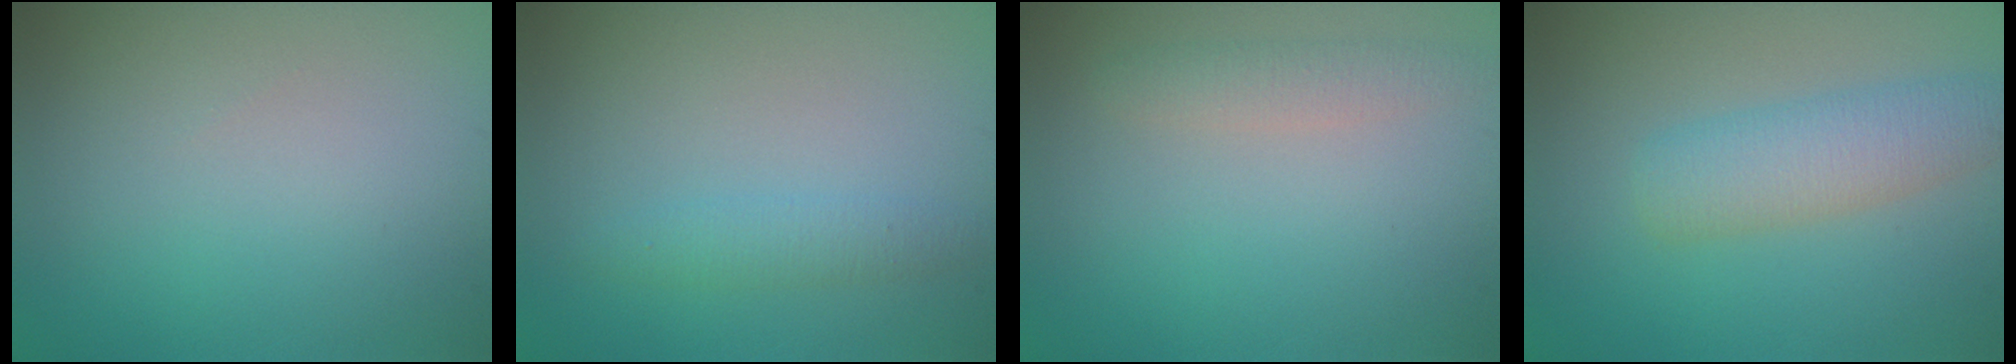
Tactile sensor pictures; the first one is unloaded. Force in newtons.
{"total": 1.6, "press": 1.6, "slide": 0.1}
{"total": 1.6, "press": 1.6, "slide": 0.0}
{"total": 4.1, "press": 4.1, "slide": 0.1}